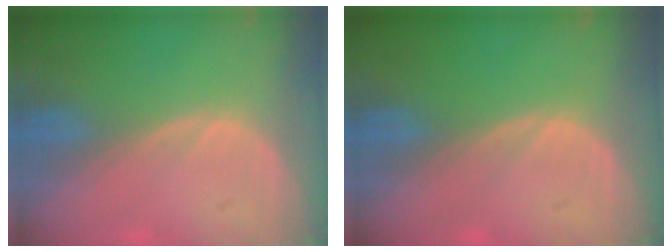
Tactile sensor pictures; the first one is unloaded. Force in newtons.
{"total": 0.0}